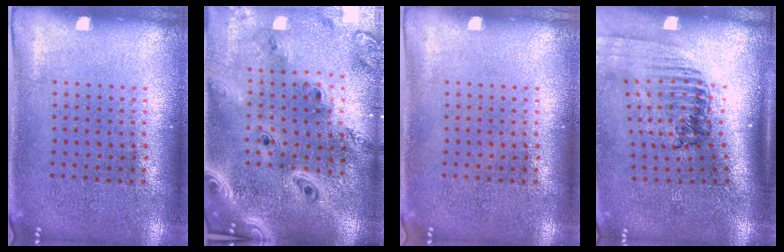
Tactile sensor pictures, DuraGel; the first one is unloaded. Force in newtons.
{"total": 3.0, "press": 2.5, "slide": 1.7}
{"total": 0.0}
{"total": 1.7, "press": 1.5, "slide": 0.7}